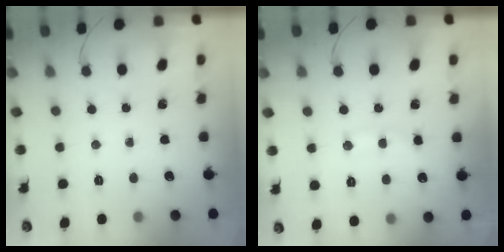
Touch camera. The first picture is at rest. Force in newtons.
{"total": 9.3, "press": 9.2, "slide": 1.0}